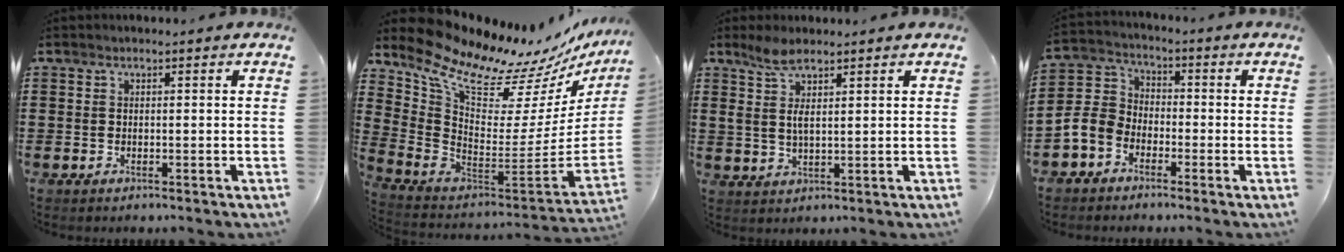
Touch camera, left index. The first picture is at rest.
{"total": 12.4, "force": [10.8, 3.4, 5.2], "torque": [-0.136, -0.088, 0.180]}
{"total": 4.4, "force": [2.7, 1.2, 3.3], "torque": [-0.079, 0.000, 0.046]}
{"total": 5.8, "force": [-3.3, 4.2, 2.3], "torque": [-0.081, 0.009, -0.074]}